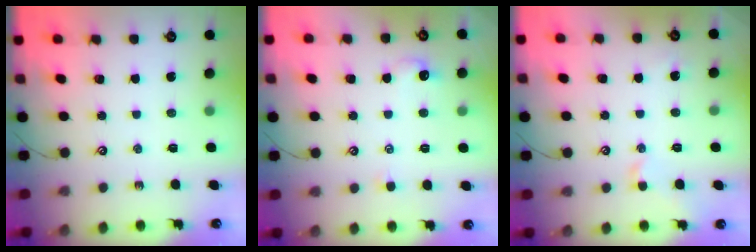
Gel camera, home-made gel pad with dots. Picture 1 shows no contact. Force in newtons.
{"total": 1.3, "press": 1.2, "slide": 0.5}
{"total": 0.9, "press": 0.9, "slide": 0.1}